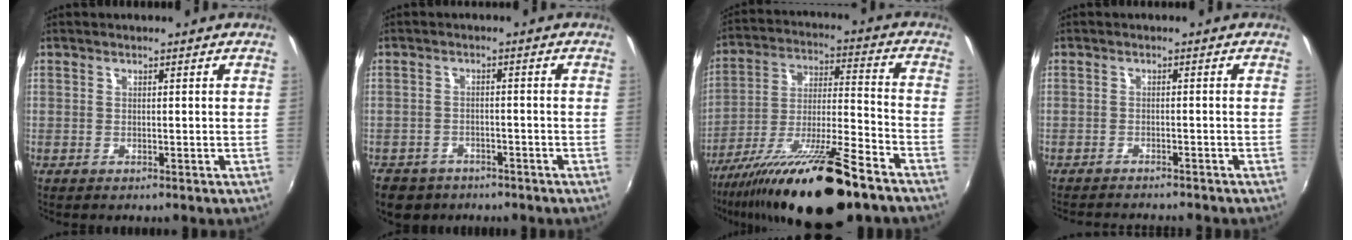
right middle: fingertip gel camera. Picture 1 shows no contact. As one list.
[{"total": 7.8, "force": [-5.4, 4.8, 2.6], "torque": [-0.075, -0.004, -0.082]}, {"total": 21.1, "force": [-14.9, 2.6, 14.7], "torque": [-0.262, -0.035, -0.253]}, {"total": 6.6, "force": [-6.1, 0.7, 2.4], "torque": [-0.056, -0.013, -0.089]}]